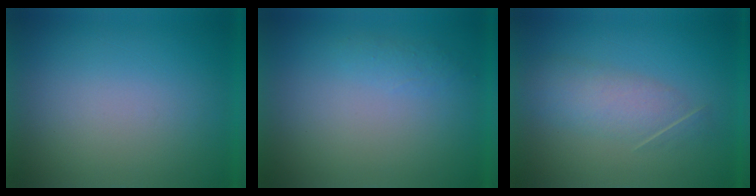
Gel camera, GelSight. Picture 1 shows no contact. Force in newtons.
{"total": 2.1}
{"total": 3.3}